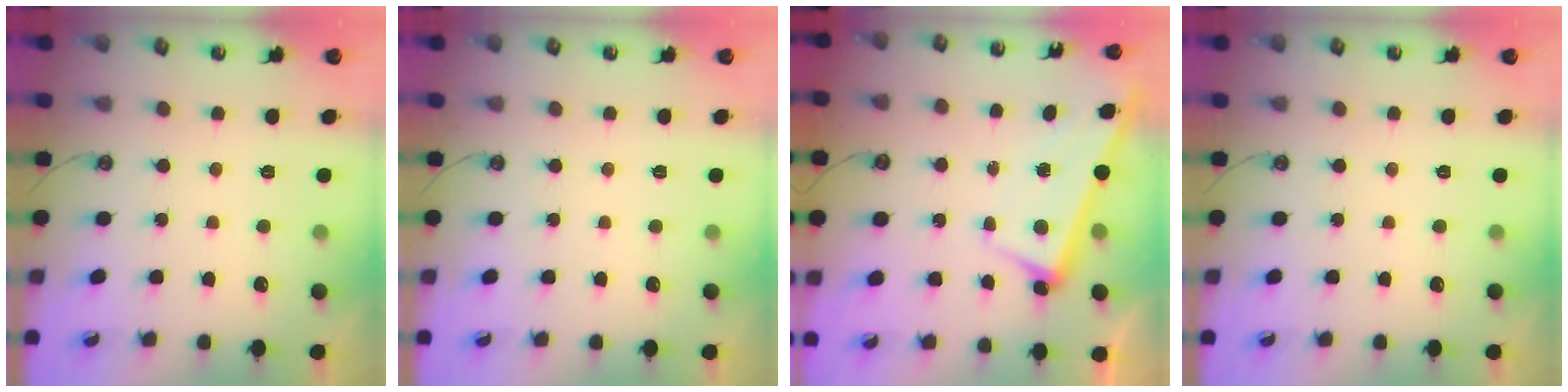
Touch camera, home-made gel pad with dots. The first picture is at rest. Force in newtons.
{"total": 0.0}
{"total": 2.4, "press": 2.2, "slide": 0.8}
{"total": 0.0}